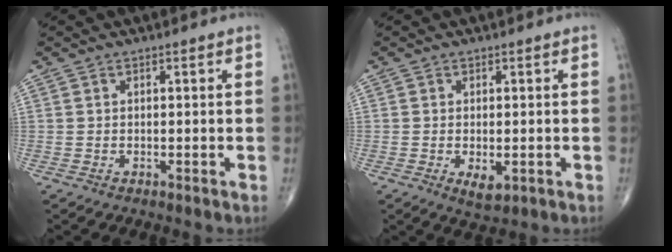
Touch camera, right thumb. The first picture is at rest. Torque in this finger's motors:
{"motor_torque": [-0.16, 0.16, 0.36, 0.36, -0.01]}